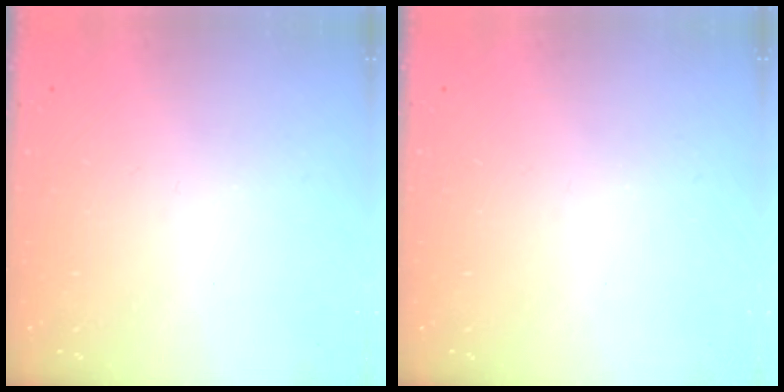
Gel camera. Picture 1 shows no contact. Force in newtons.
{"total": 0.0}